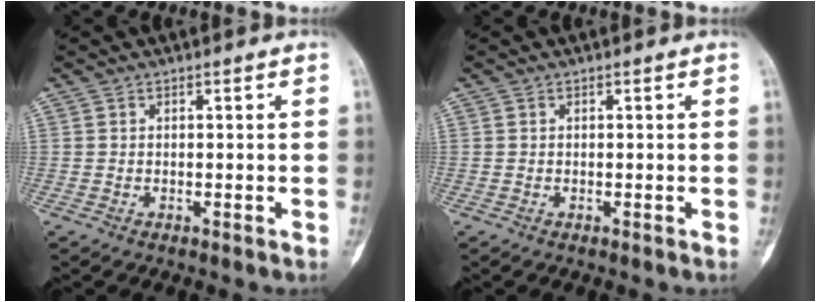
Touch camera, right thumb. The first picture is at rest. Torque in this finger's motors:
{"motor_torque": [0.01, -0.01, 0.08, -0.07, 0.01]}